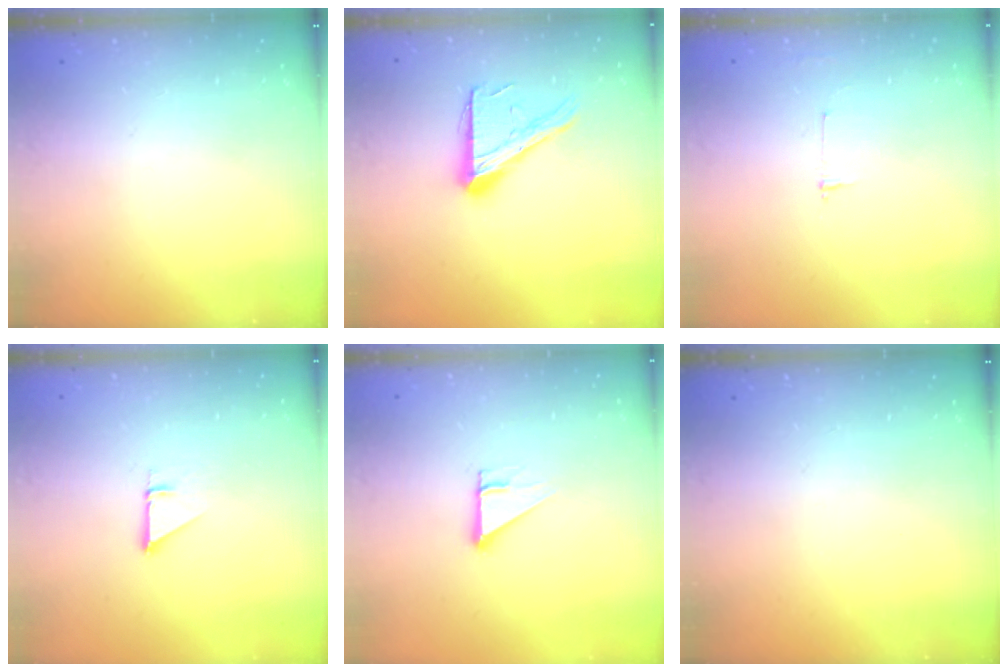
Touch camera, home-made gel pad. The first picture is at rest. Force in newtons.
{"total": 13.9, "press": 13.9, "slide": 1.2}
{"total": 2.7, "press": 2.7, "slide": 0.3}
{"total": 1.0, "press": 1.0, "slide": 0.1}
{"total": 2.7, "press": 2.7, "slide": 0.0}
{"total": 0.0}